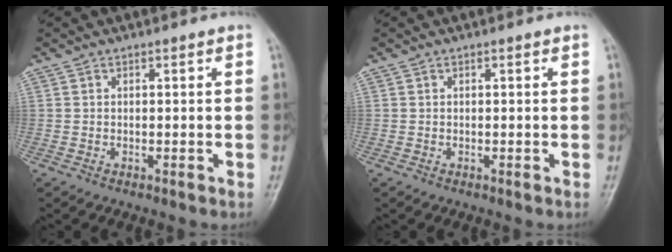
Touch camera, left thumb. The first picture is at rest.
{"total": 0.0}